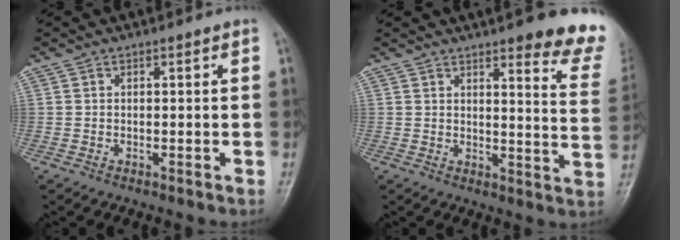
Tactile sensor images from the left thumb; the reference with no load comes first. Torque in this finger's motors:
{"motor_torque": [0.69, 0.01, 1.11, -1.14, 0.06]}